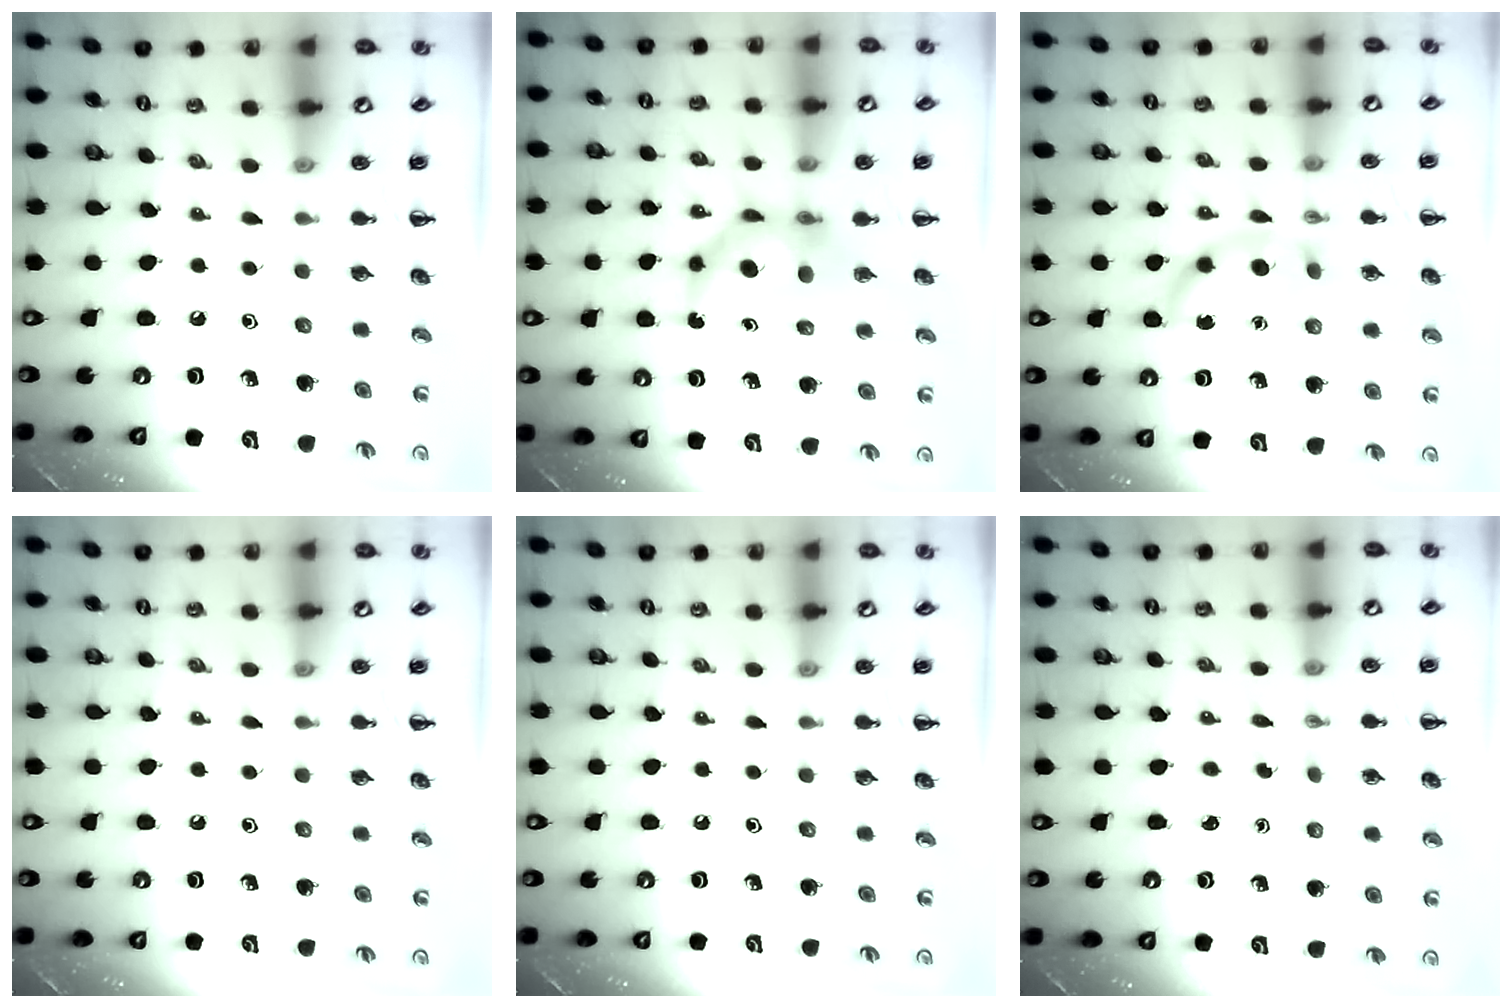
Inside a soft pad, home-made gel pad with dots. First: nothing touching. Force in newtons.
{"total": 7.0, "press": 6.8, "slide": 1.4}
{"total": 7.9, "press": 7.9, "slide": 0.5}
{"total": 0.0}
{"total": 0.0}
{"total": 3.0, "press": 2.8, "slide": 0.9}